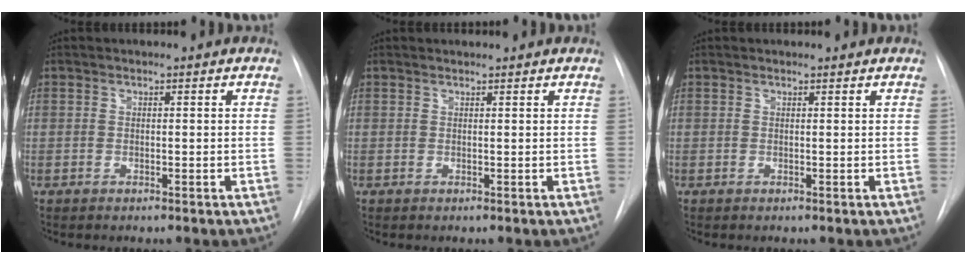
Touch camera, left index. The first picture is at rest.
{"total": 0.0}
{"total": 0.0}